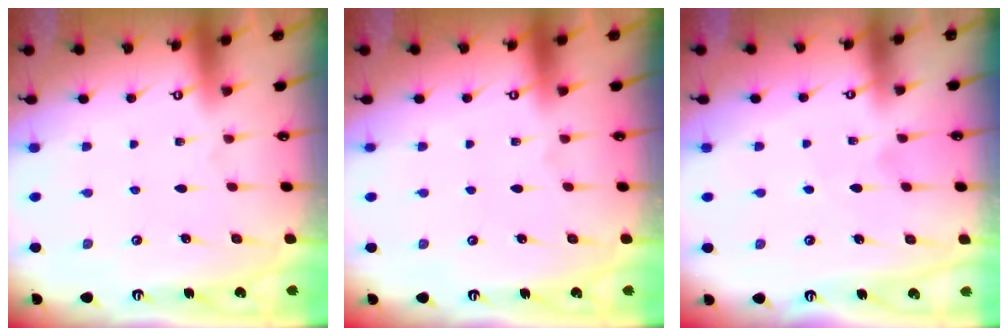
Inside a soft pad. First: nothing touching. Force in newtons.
{"total": 0.0}
{"total": 3.2, "press": 3.2, "slide": 0.4}